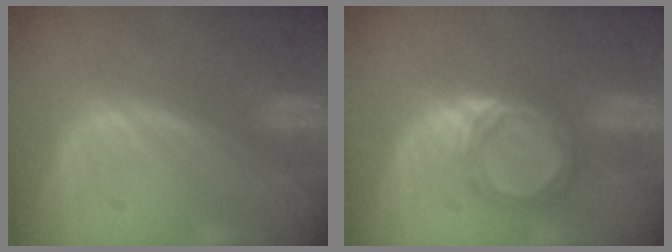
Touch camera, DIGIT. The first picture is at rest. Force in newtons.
{"total": 4.8, "press": 4.8, "slide": 0.5}